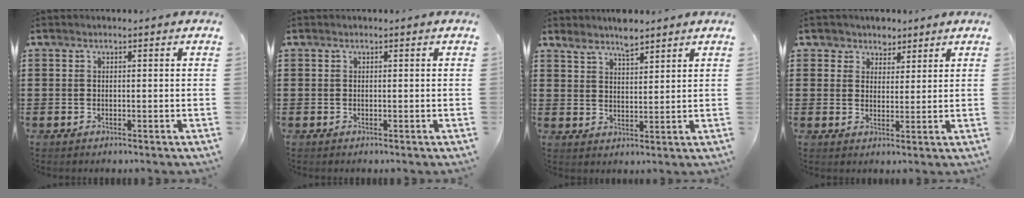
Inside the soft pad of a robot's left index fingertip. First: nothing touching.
{"total": 0.0}
{"total": 4.1, "force": [3.7, 0.9, 1.6], "torque": [-0.040, -0.004, 0.067]}
{"total": 3.3, "force": [2.4, 2.3, -0.1], "torque": [-0.007, 0.007, 0.042]}